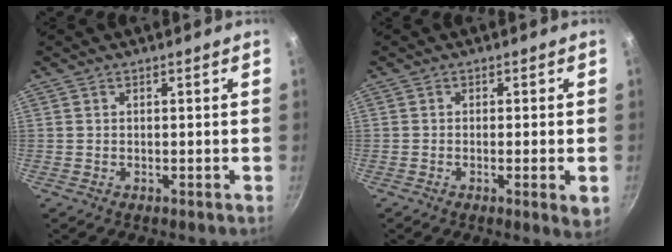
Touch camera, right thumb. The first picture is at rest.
{"total": 3.8, "force": [-0.9, 0.5, 3.6], "torque": [-0.056, -0.009, -0.014]}